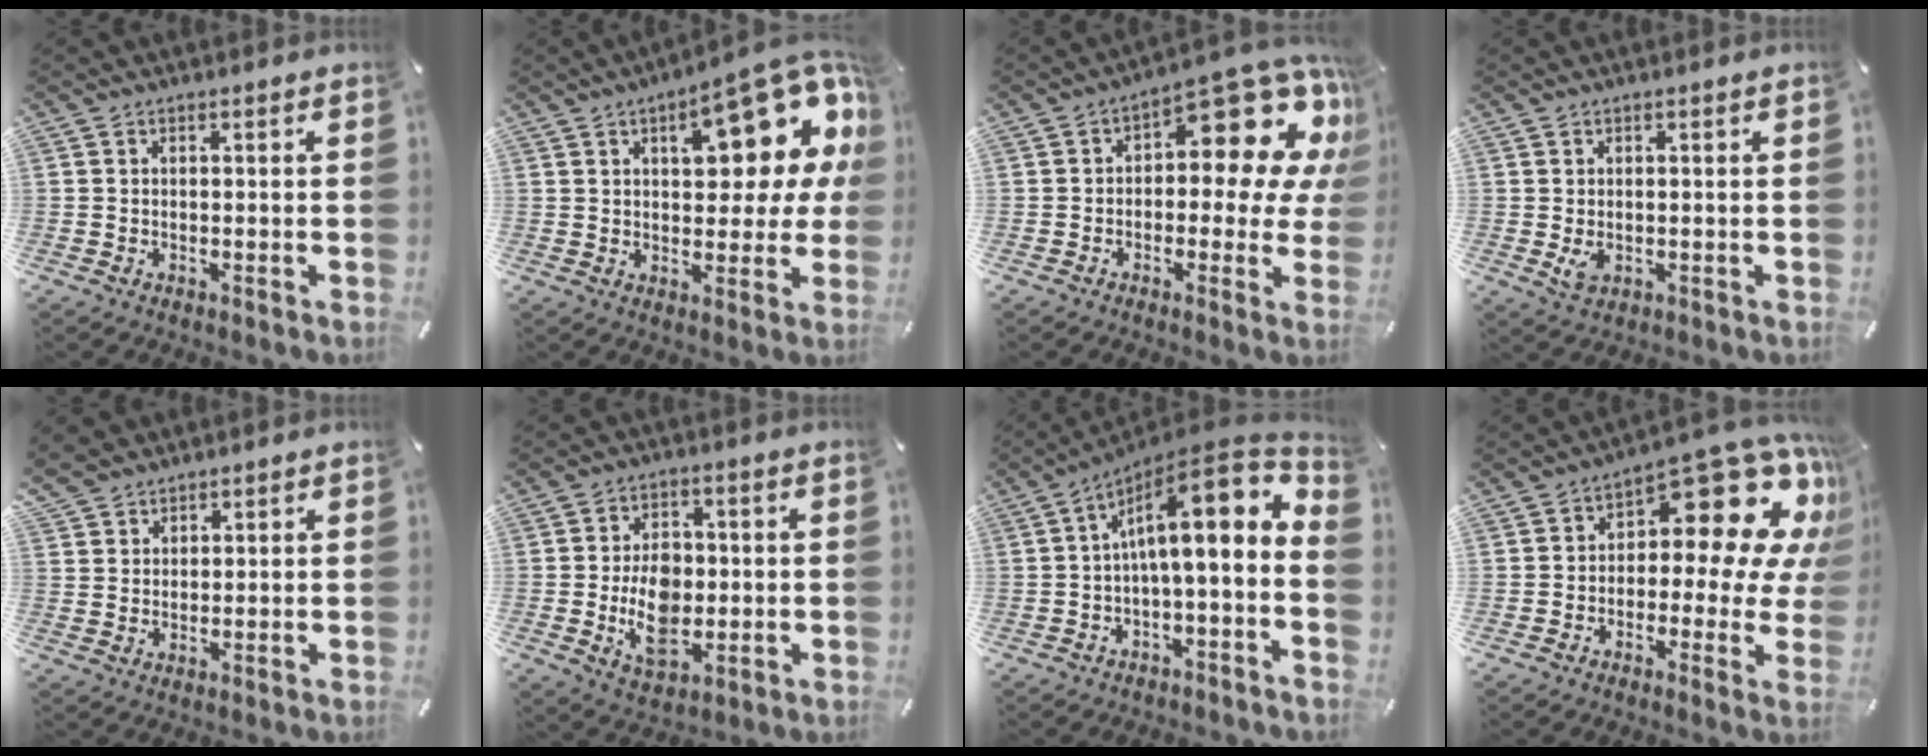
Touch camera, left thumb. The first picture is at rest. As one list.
[{"total": 19.0, "force": [8.6, 8.4, 14.7], "torque": [-0.184, -0.050, 0.137]}, {"total": 13.7, "force": [7.3, 5.5, 10.2], "torque": [-0.129, -0.076, 0.117]}, {"total": 2.6, "force": [-0.2, 1.7, 1.9], "torque": [-0.039, -0.008, -0.005]}, {"total": 5.1, "force": [3.9, 3.3, 0.6], "torque": [-0.026, -0.009, 0.078]}, {"total": 10.5, "force": [-1.1, 7.3, 7.5], "torque": [-0.124, -0.002, -0.018]}, {"total": 14.7, "force": [3.5, 3.9, 13.8], "torque": [-0.196, -0.039, 0.054]}, {"total": 16.0, "force": [7.8, 7.6, 11.8], "torque": [-0.152, -0.068, 0.125]}]